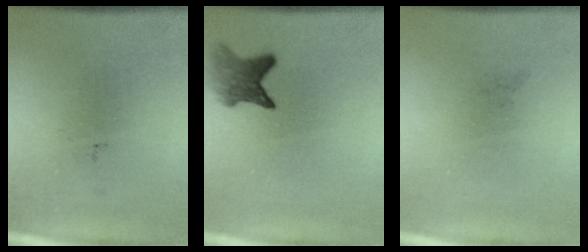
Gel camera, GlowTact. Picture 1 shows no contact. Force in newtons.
{"total": 3.9}
{"total": 0.0}